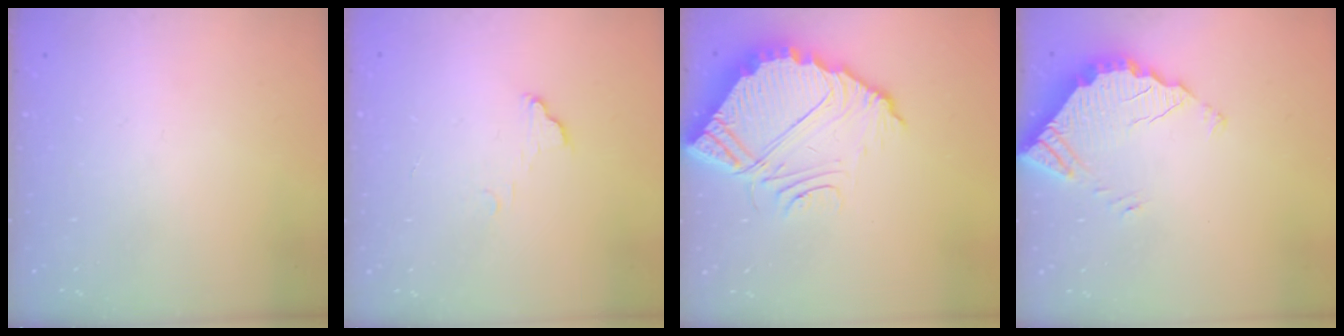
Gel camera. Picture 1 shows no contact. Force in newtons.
{"total": 5.0, "press": 5.0, "slide": 0.3}
{"total": 10.6, "press": 10.6, "slide": 0.6}
{"total": 3.6, "press": 3.6, "slide": 0.2}